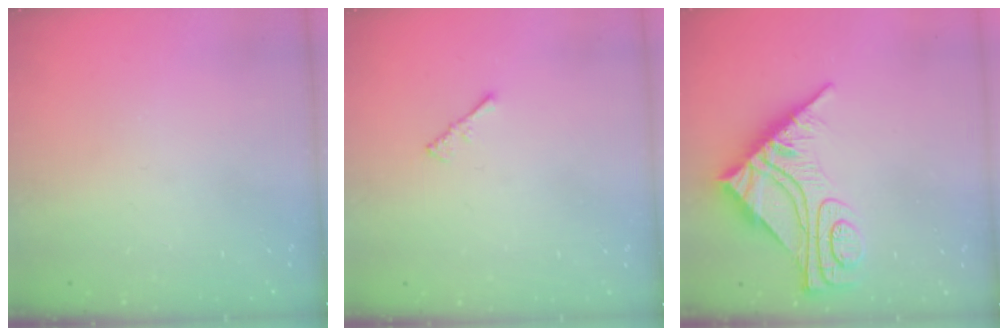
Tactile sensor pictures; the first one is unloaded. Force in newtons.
{"total": 1.5, "press": 1.4, "slide": 0.4}
{"total": 12.1, "press": 12.0, "slide": 1.4}